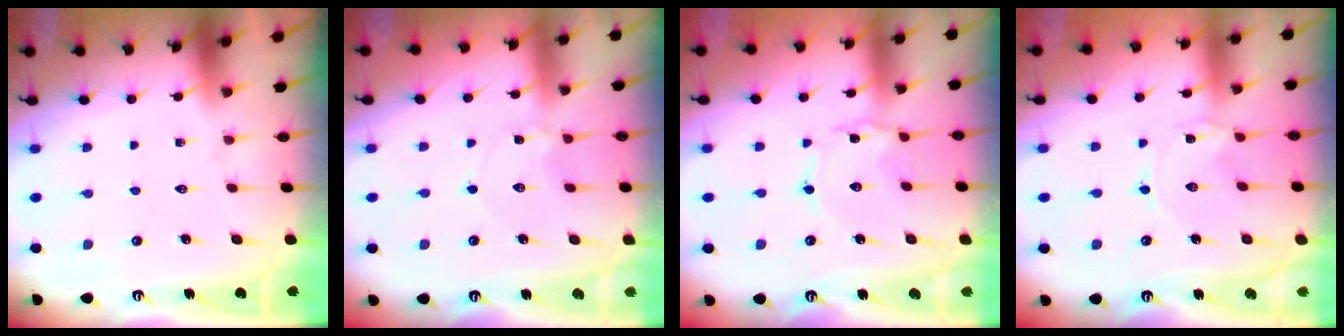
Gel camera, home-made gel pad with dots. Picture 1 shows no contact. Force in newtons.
{"total": 2.2, "press": 2.2, "slide": 0.2}
{"total": 1.5, "press": 1.5, "slide": 0.1}
{"total": 0.0}